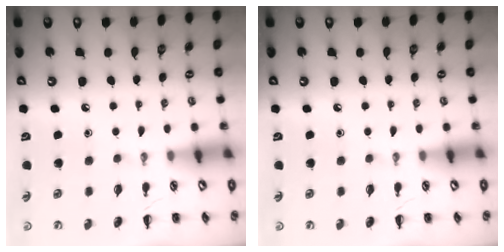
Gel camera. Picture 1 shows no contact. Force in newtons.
{"total": 0.0}